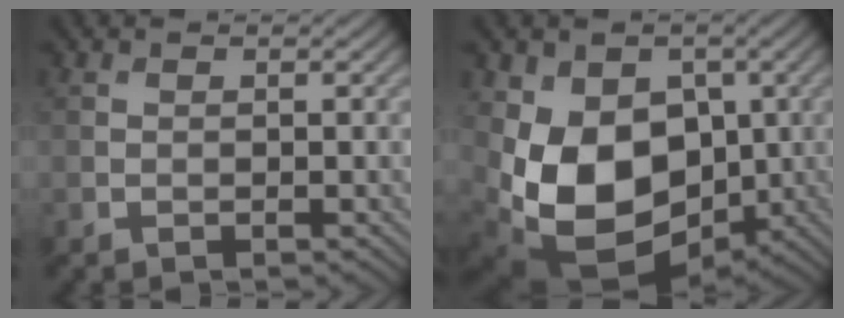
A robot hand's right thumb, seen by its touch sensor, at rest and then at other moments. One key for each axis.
{"total": 13.4, "fx": -0.7, "fy": 9.9, "fz": 9.1, "tx": -0.184, "ty": -0.032, "tz": -0.011}